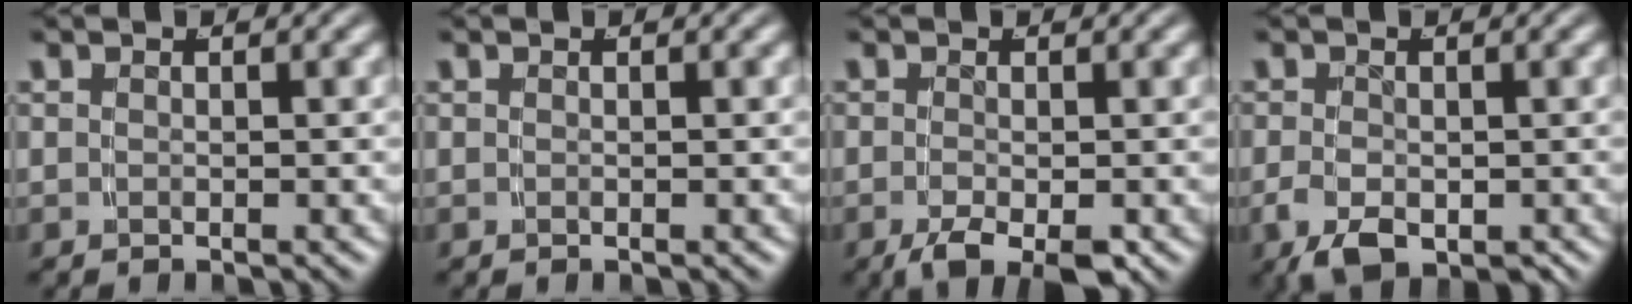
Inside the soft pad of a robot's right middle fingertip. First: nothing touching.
{"total": 0.0}
{"total": 4.4, "force": [-2.7, 1.5, 3.2], "torque": [-0.064, -0.032, -0.025]}
{"total": 5.0, "force": [-2.3, 2.9, 3.4], "torque": [-0.069, -0.037, -0.017]}